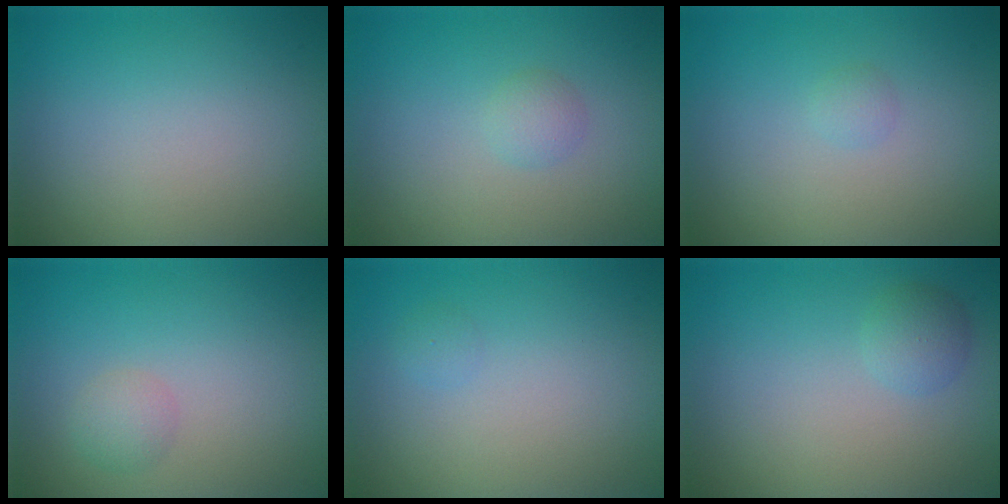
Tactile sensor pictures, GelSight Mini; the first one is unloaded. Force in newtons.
{"total": 1.2, "press": 1.2, "slide": 0.0}
{"total": 0.7, "press": 0.7, "slide": 0.0}
{"total": 1.4, "press": 1.4, "slide": 0.1}
{"total": 0.7, "press": 0.7, "slide": 0.1}
{"total": 1.6, "press": 1.6, "slide": 0.1}